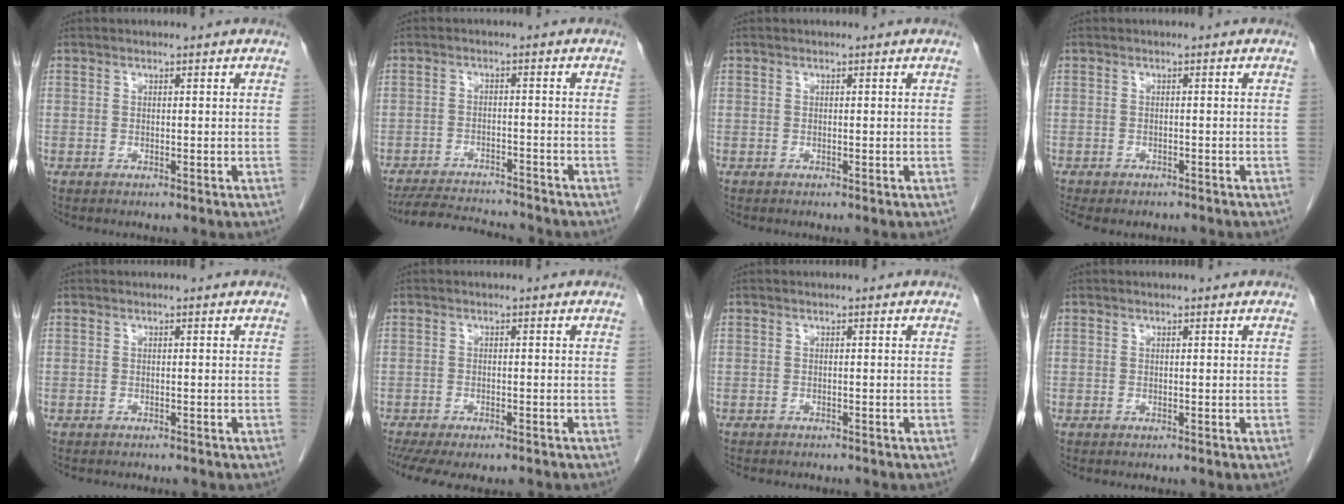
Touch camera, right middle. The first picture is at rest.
{"total": 9.8, "force": [-9.4, 0.8, 2.5], "torque": [-0.046, -0.008, -0.143]}
{"total": 0.0}
{"total": 6.9, "force": [-5.8, 2.7, 2.5], "torque": [-0.044, -0.004, -0.073]}
{"total": 3.0, "force": [-2.8, 0.7, 1.0], "torque": [-0.019, -0.007, -0.031]}
{"total": 11.1, "force": [-9.0, 3.5, 5.4], "torque": [-0.110, -0.011, -0.119]}
{"total": 5.8, "force": [-5.2, 1.5, 2.2], "torque": [-0.032, -0.007, -0.067]}
{"total": 0.0}